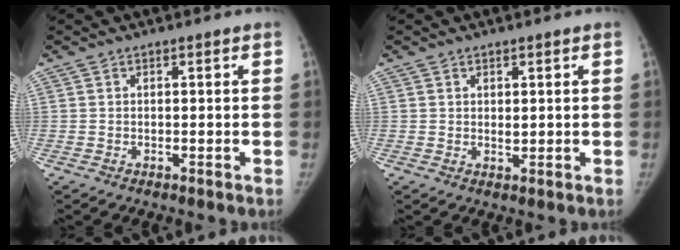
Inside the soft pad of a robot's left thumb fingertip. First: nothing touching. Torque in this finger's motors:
{"motor_torque": [-0.05, -0.12, -0.05, 0.26, 0.00]}